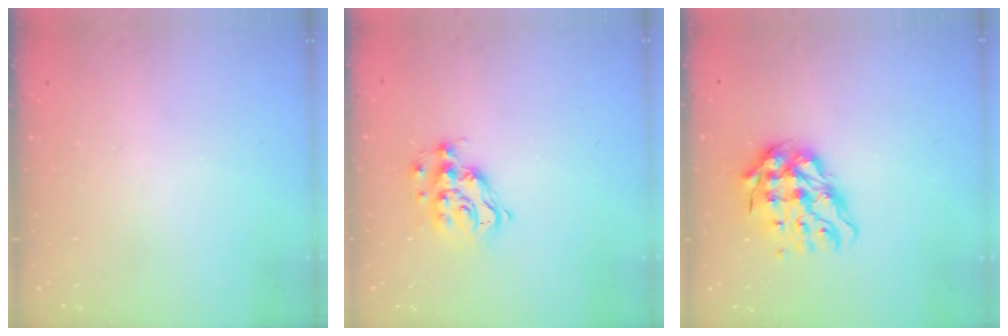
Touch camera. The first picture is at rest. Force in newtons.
{"total": 11.6, "press": 11.6, "slide": 0.7}
{"total": 11.7, "press": 11.5, "slide": 1.9}